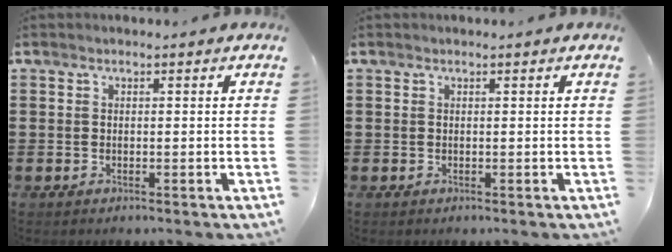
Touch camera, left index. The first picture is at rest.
{"total": 0.0}